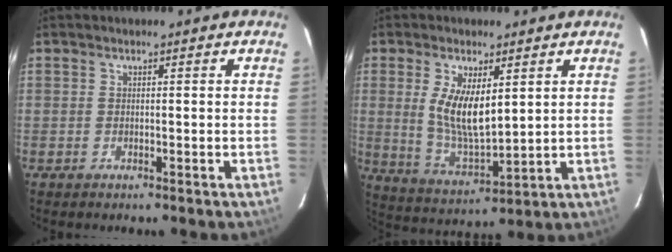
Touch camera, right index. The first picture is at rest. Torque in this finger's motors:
{"motor_torque": [0.10, 0.20, 0.18, 0.08]}